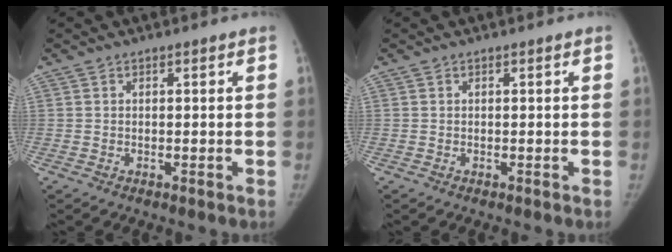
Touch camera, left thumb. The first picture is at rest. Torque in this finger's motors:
{"motor_torque": [0.00, 0.00, 0.02, -0.02, 0.00]}